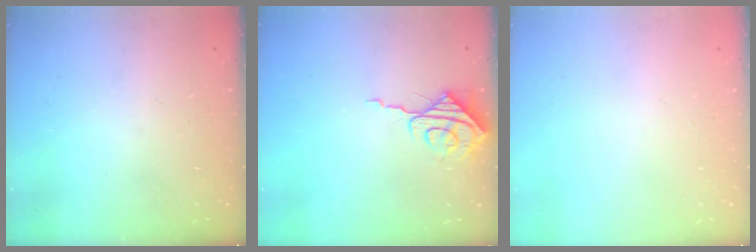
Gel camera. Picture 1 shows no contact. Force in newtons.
{"total": 7.6, "press": 7.6, "slide": 0.8}
{"total": 0.0}